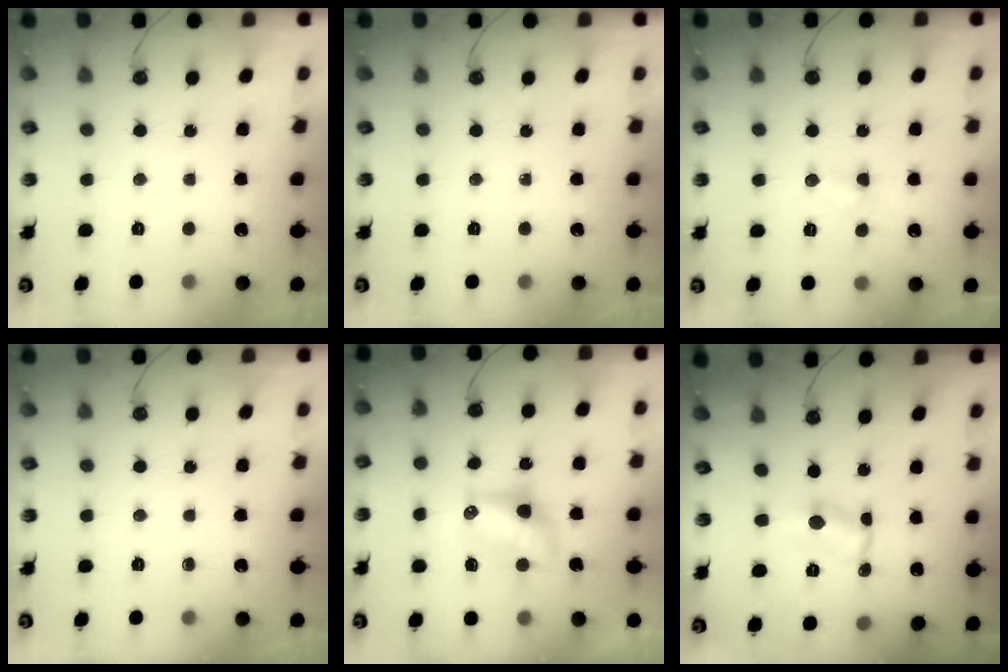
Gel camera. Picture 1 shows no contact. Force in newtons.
{"total": 0.0}
{"total": 3.0, "press": 3.0, "slide": 0.4}
{"total": 0.0}
{"total": 9.8, "press": 8.8, "slide": 4.4}
{"total": 0.8, "press": 0.6, "slide": 0.5}